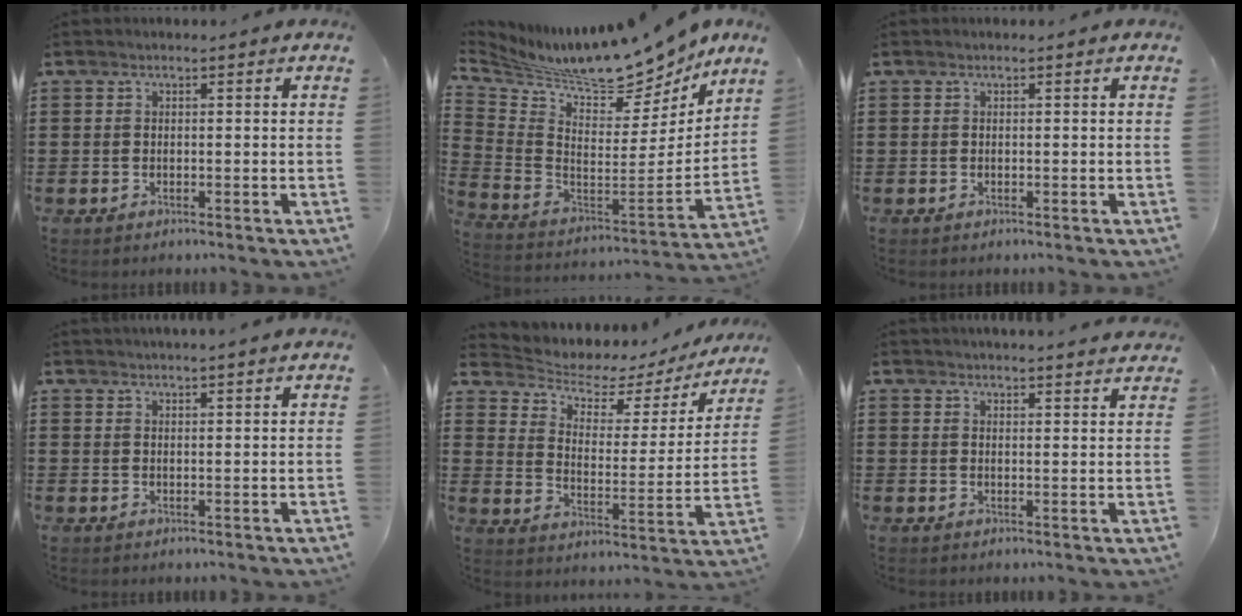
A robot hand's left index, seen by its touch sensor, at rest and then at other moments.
{"total": 11.3, "force": [10.6, 2.0, 3.5], "torque": [-0.091, -0.089, 0.174]}
{"total": 0.0}
{"total": 1.8, "force": [1.7, -0.3, 0.1], "torque": [-0.005, 0.001, 0.034]}
{"total": 4.3, "force": [3.3, 2.2, 1.7], "torque": [-0.056, -0.021, 0.048]}
{"total": 2.7, "force": [2.7, -0.2, -0.1], "torque": [-0.007, -0.011, 0.052]}